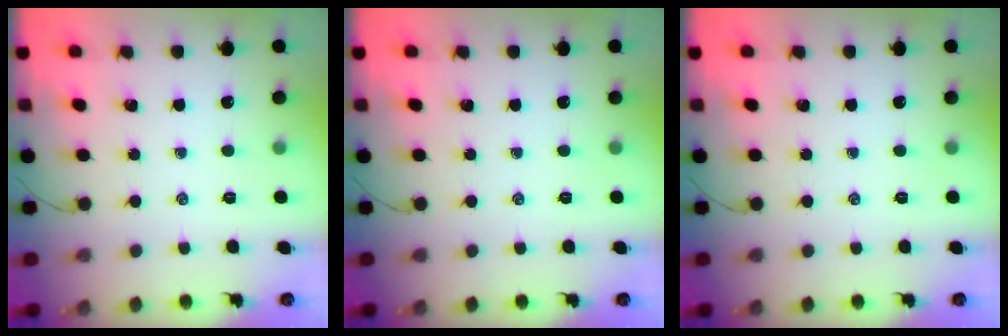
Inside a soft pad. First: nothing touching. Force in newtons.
{"total": 0.0}
{"total": 0.0}